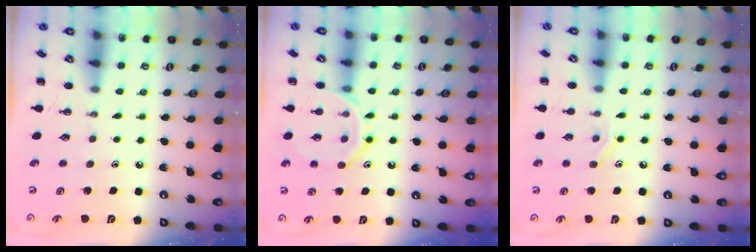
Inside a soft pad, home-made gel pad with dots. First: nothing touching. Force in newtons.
{"total": 12.0, "press": 12.0, "slide": 0.7}
{"total": 8.6, "press": 8.4, "slide": 1.5}